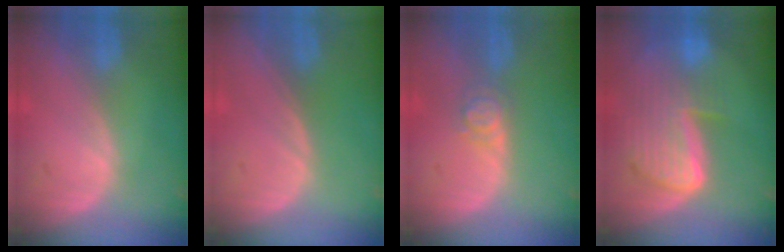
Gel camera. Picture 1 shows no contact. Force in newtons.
{"total": 0.0}
{"total": 2.6, "press": 2.6, "slide": 0.3}
{"total": 9.8, "press": 8.2, "slide": 5.2}